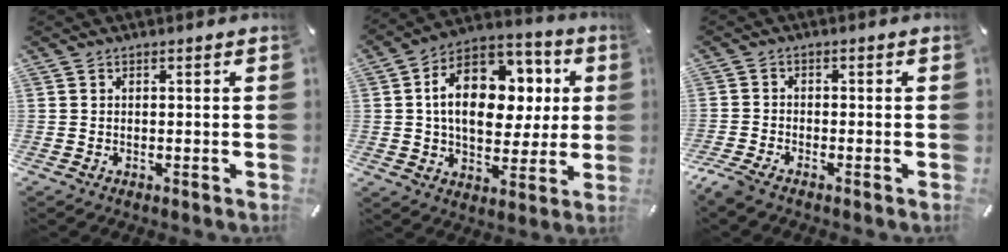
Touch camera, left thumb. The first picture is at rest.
{"total": 17.3, "force": [3.3, 12.2, 11.8], "torque": [-0.191, -0.007, 0.061]}
{"total": 2.8, "force": [-2.3, 0.7, 1.3], "torque": [-0.042, 0.002, -0.050]}